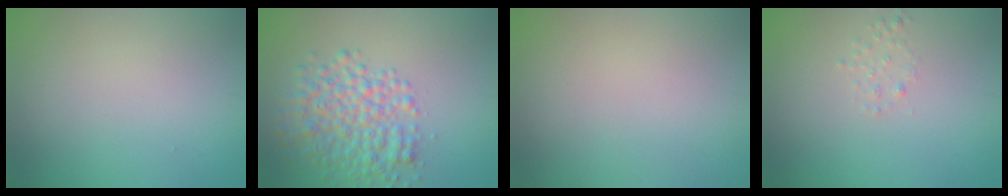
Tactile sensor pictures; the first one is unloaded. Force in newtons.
{"total": 5.2, "press": 5.2, "slide": 0.0}
{"total": 0.0}
{"total": 0.8, "press": 0.8, "slide": 0.1}